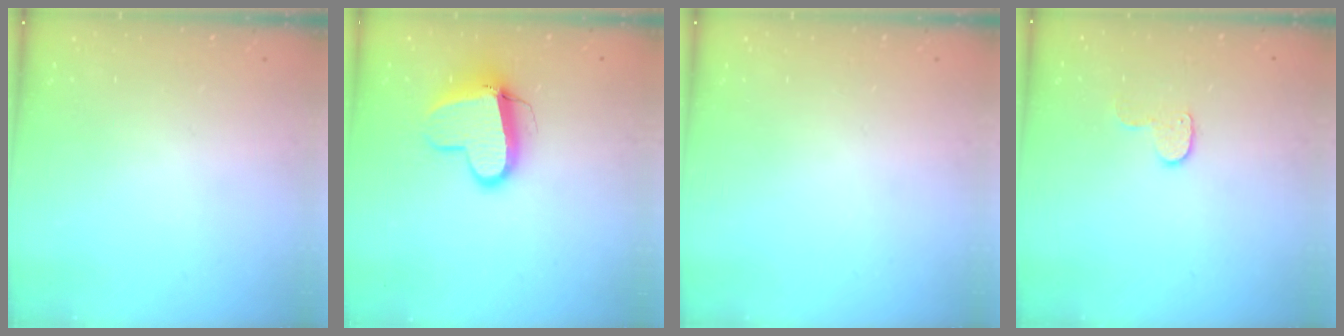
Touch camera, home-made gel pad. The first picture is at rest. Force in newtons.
{"total": 11.6, "press": 11.6, "slide": 1.2}
{"total": 0.0}
{"total": 6.7, "press": 6.7, "slide": 0.4}